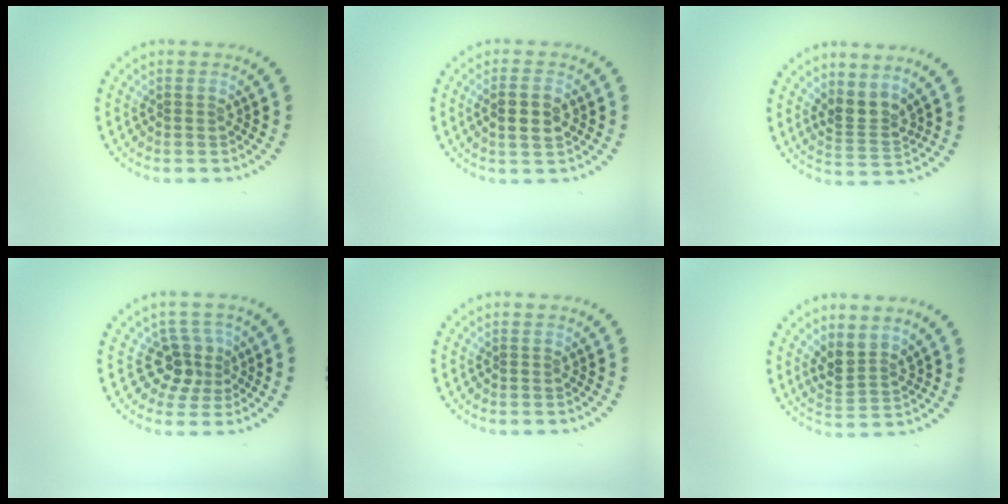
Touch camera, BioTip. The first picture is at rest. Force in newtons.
{"total": 2.9, "press": 2.9, "slide": 0.6}
{"total": 2.6, "press": 1.9, "slide": 1.7}
{"total": 2.9, "press": 2.4, "slide": 1.6}
{"total": 0.0}
{"total": 2.6, "press": 1.9, "slide": 1.7}